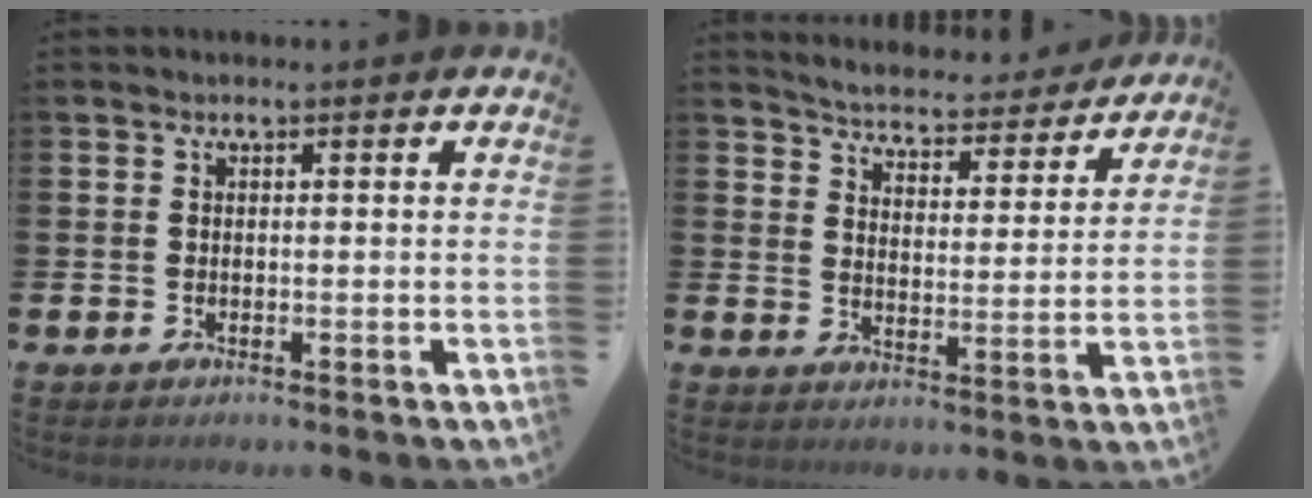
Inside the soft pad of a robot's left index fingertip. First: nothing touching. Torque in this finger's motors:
{"motor_torque": [0.75, -1.38, 0.33, 0.01]}